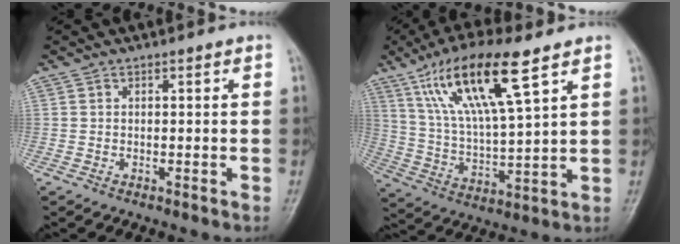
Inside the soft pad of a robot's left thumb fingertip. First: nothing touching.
{"total": 17.1, "force": [9.2, 3.9, 13.9], "torque": [-0.262, -0.029, 0.181]}